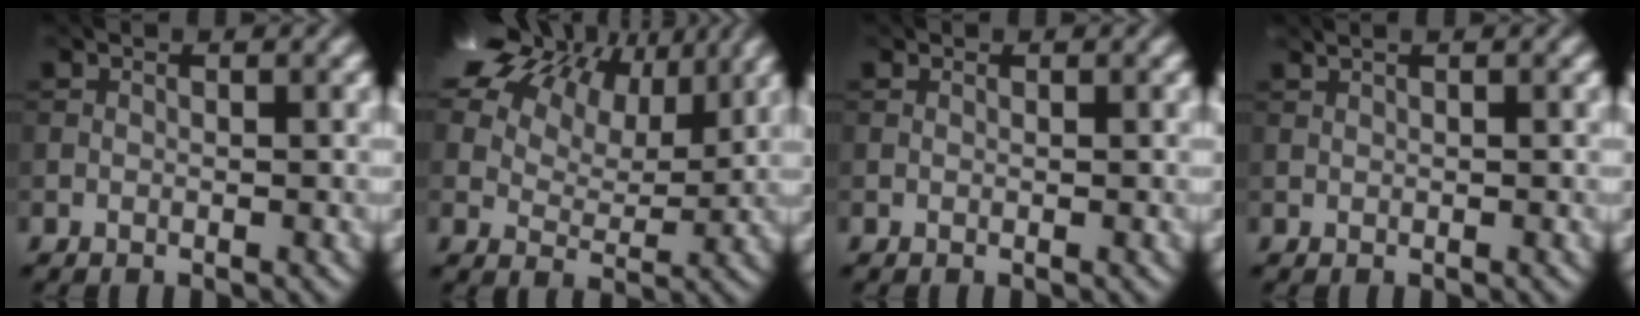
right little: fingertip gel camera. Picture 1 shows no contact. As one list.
[{"total": 13.3, "force": [8.0, 7.8, 7.2], "torque": [-0.167, 0.026, 0.159]}, {"total": 0.8, "force": [-0.1, -0.5, -0.6], "torque": [0.002, -0.016, 0.010]}, {"total": 1.8, "force": [1.2, 0.7, 1.1], "torque": [-0.019, 0.013, 0.019]}]